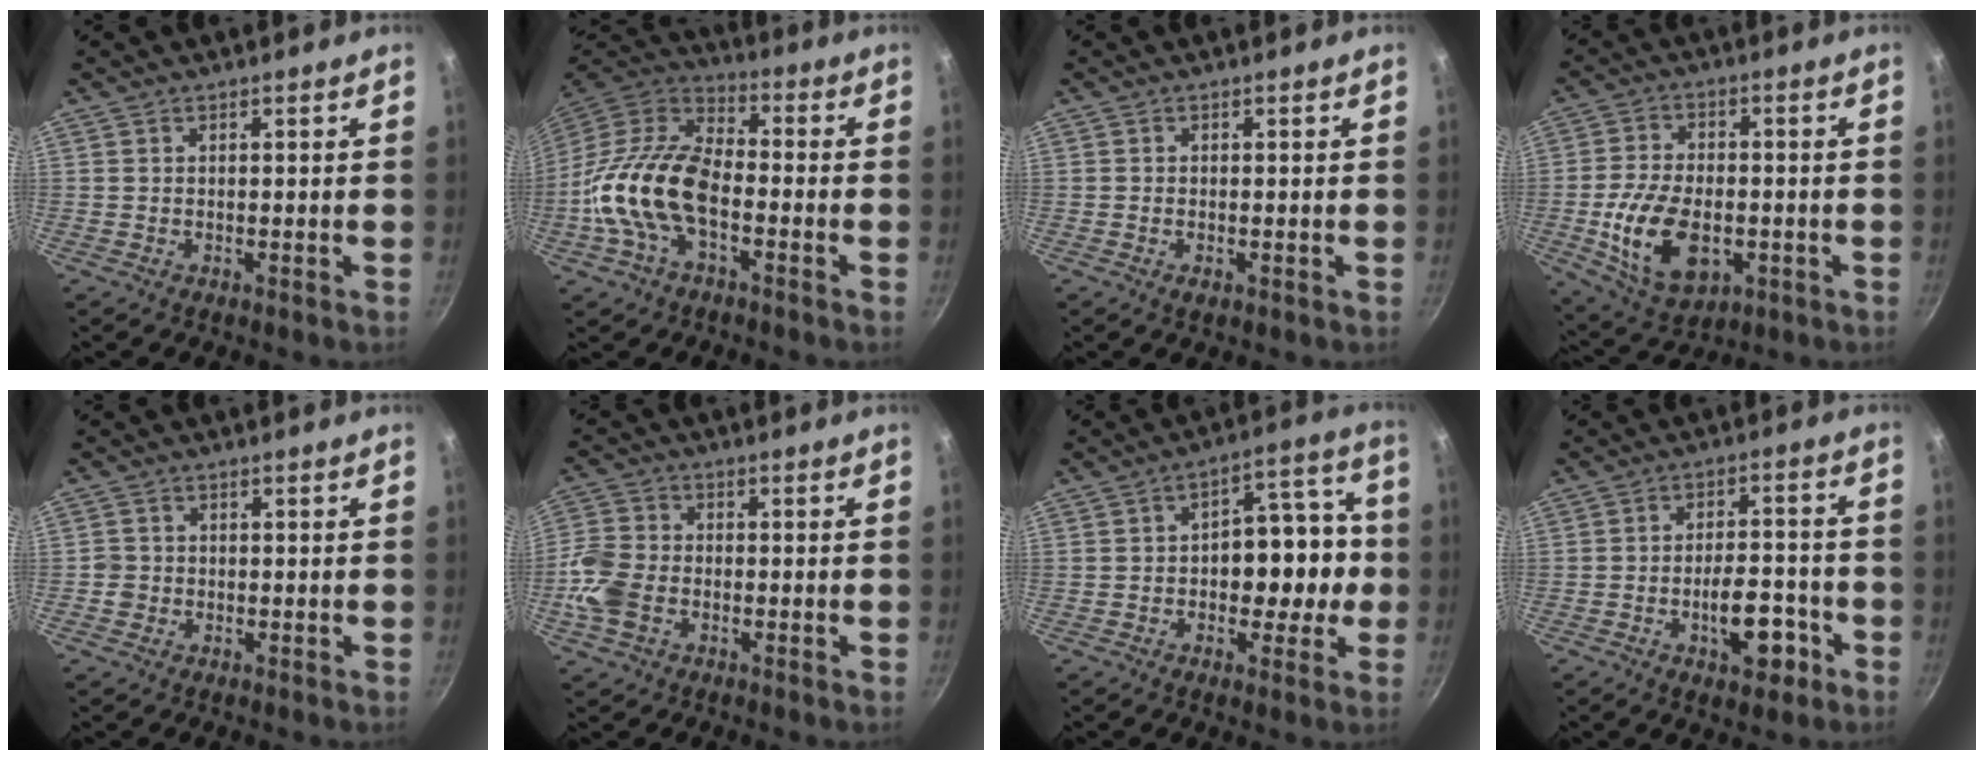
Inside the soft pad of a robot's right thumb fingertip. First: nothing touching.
{"total": 17.6, "force": [-4.4, 9.9, 13.9], "torque": [-0.247, 0.039, -0.099]}
{"total": 1.4, "force": [-0.5, 0.8, 1.0], "torque": [-0.018, -0.001, -0.008]}
{"total": 15.2, "force": [-3.3, 9.2, 11.6], "torque": [-0.199, 0.006, -0.047]}
{"total": 2.2, "force": [-0.7, 2.0, 0.5], "torque": [0.000, 0.011, -0.012]}
{"total": 9.3, "force": [-2.8, 6.7, 5.9], "torque": [-0.118, 0.015, -0.068]}
{"total": 12.6, "force": [-1.5, 8.3, 9.4], "torque": [-0.066, 0.049, -0.027]}
{"total": 9.6, "force": [-4.1, 4.8, 7.3], "torque": [-0.079, 0.034, -0.057]}